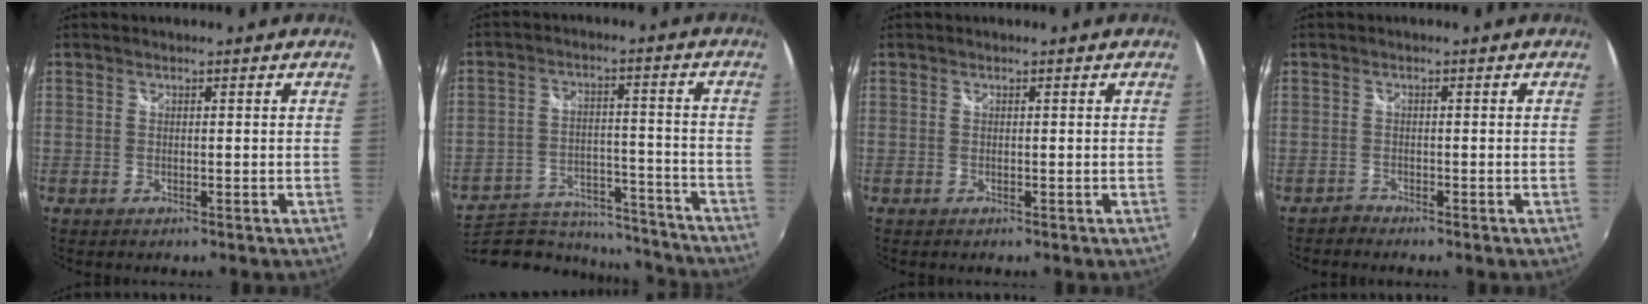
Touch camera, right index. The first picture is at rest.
{"total": 19.6, "force": [-17.0, 7.8, 6.1], "torque": [-0.135, 0.016, -0.223]}
{"total": 0.0}
{"total": 2.1, "force": [-2.1, 0.3, -0.1], "torque": [-0.006, -0.002, -0.044]}